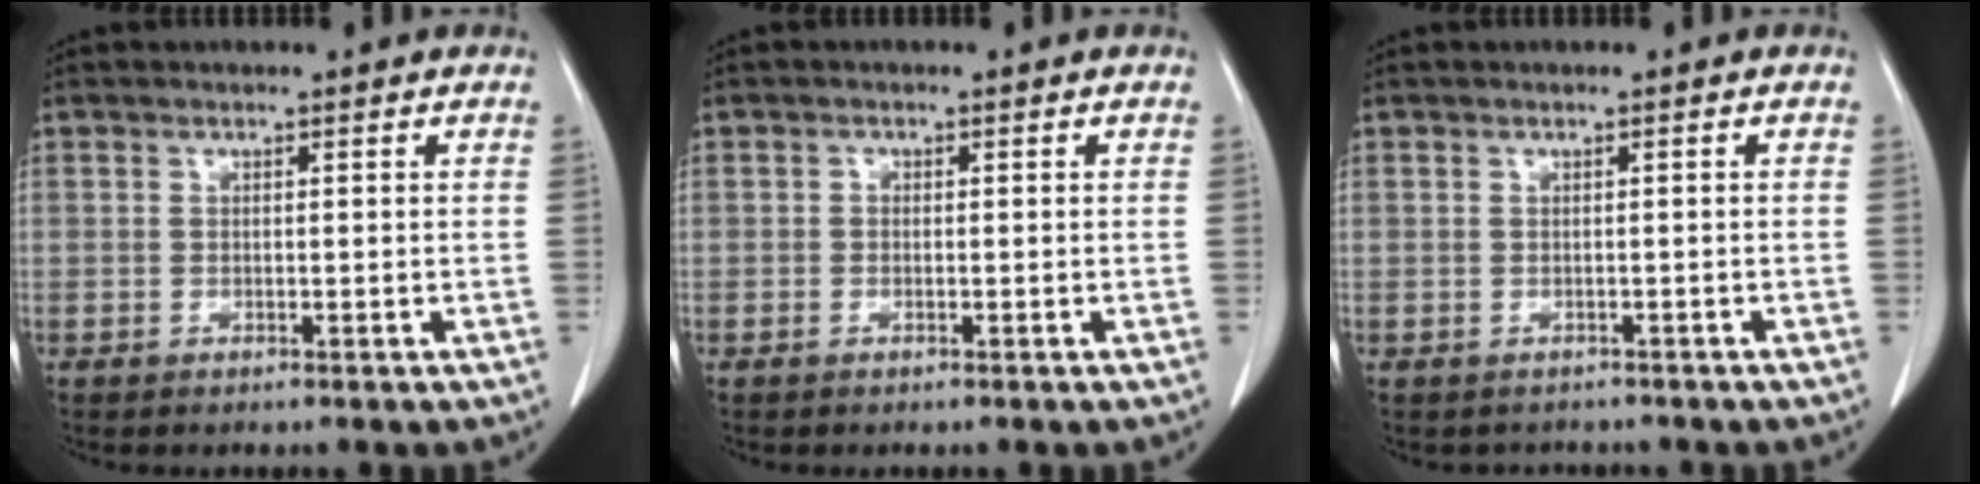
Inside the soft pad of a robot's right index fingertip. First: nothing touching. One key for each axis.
{"total": 0.5, "fx": -0.2, "fy": 0.3, "fz": 0.3, "tx": -0.004, "ty": 0.002, "tz": -0.006}
{"total": 2.0, "fx": -1.7, "fy": 1.1, "fz": -0.2, "tx": -0.002, "ty": 0.003, "tz": -0.026}